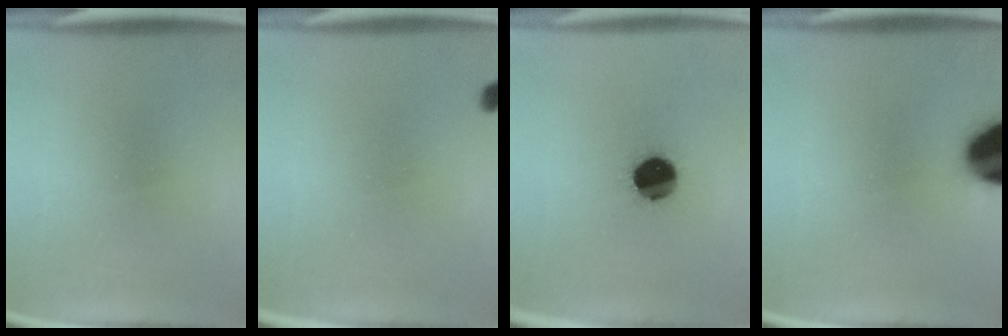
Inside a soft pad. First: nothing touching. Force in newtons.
{"total": 1.1}
{"total": 11.8}
{"total": 19.9}